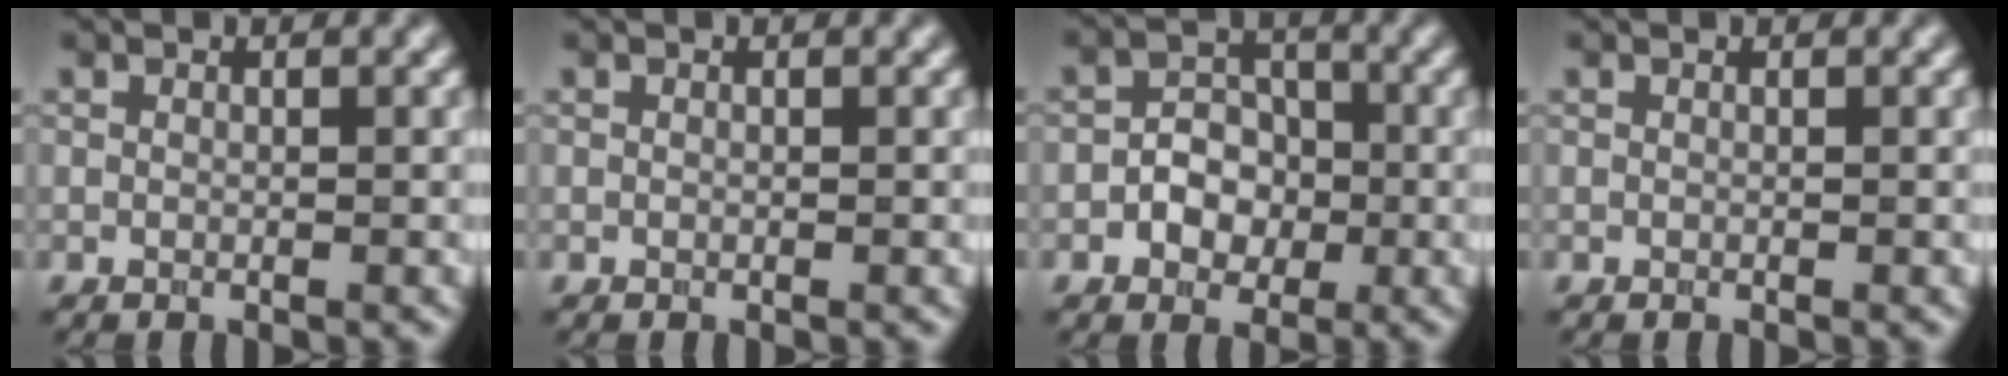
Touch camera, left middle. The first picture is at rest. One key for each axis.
{"total": 0.0}
{"total": 3.3, "fx": -1.0, "fy": 2.6, "fz": 1.7, "tx": -0.020, "ty": 0.004, "tz": -0.020}
{"total": 0.0}